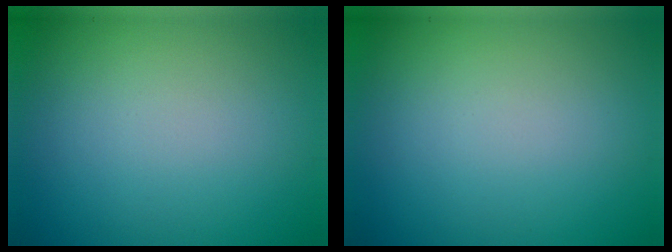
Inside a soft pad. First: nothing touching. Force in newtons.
{"total": 0.0}